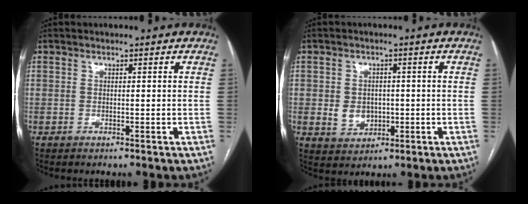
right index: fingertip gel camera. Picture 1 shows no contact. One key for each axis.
{"total": 4.7, "fx": -0.4, "fy": 3.9, "fz": 2.5, "tx": -0.038, "ty": 0.006, "tz": 0.005}